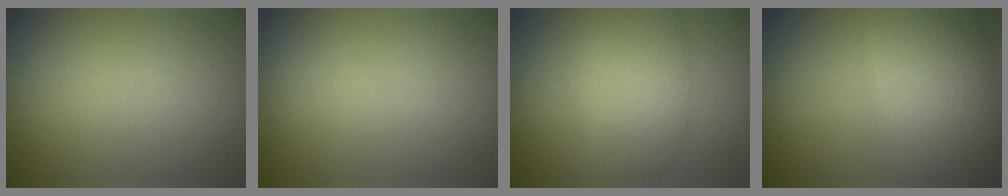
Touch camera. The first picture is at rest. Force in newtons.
{"total": 0.0}
{"total": 5.0, "press": 5.0, "slide": 0.3}
{"total": 7.5, "press": 7.5, "slide": 0.6}